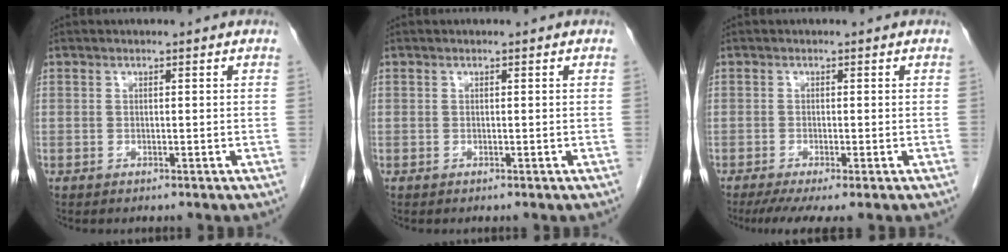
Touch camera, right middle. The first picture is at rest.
{"total": 0.0}
{"total": 5.2, "force": [-3.6, 0.5, 3.7], "torque": [-0.056, -0.015, -0.059]}